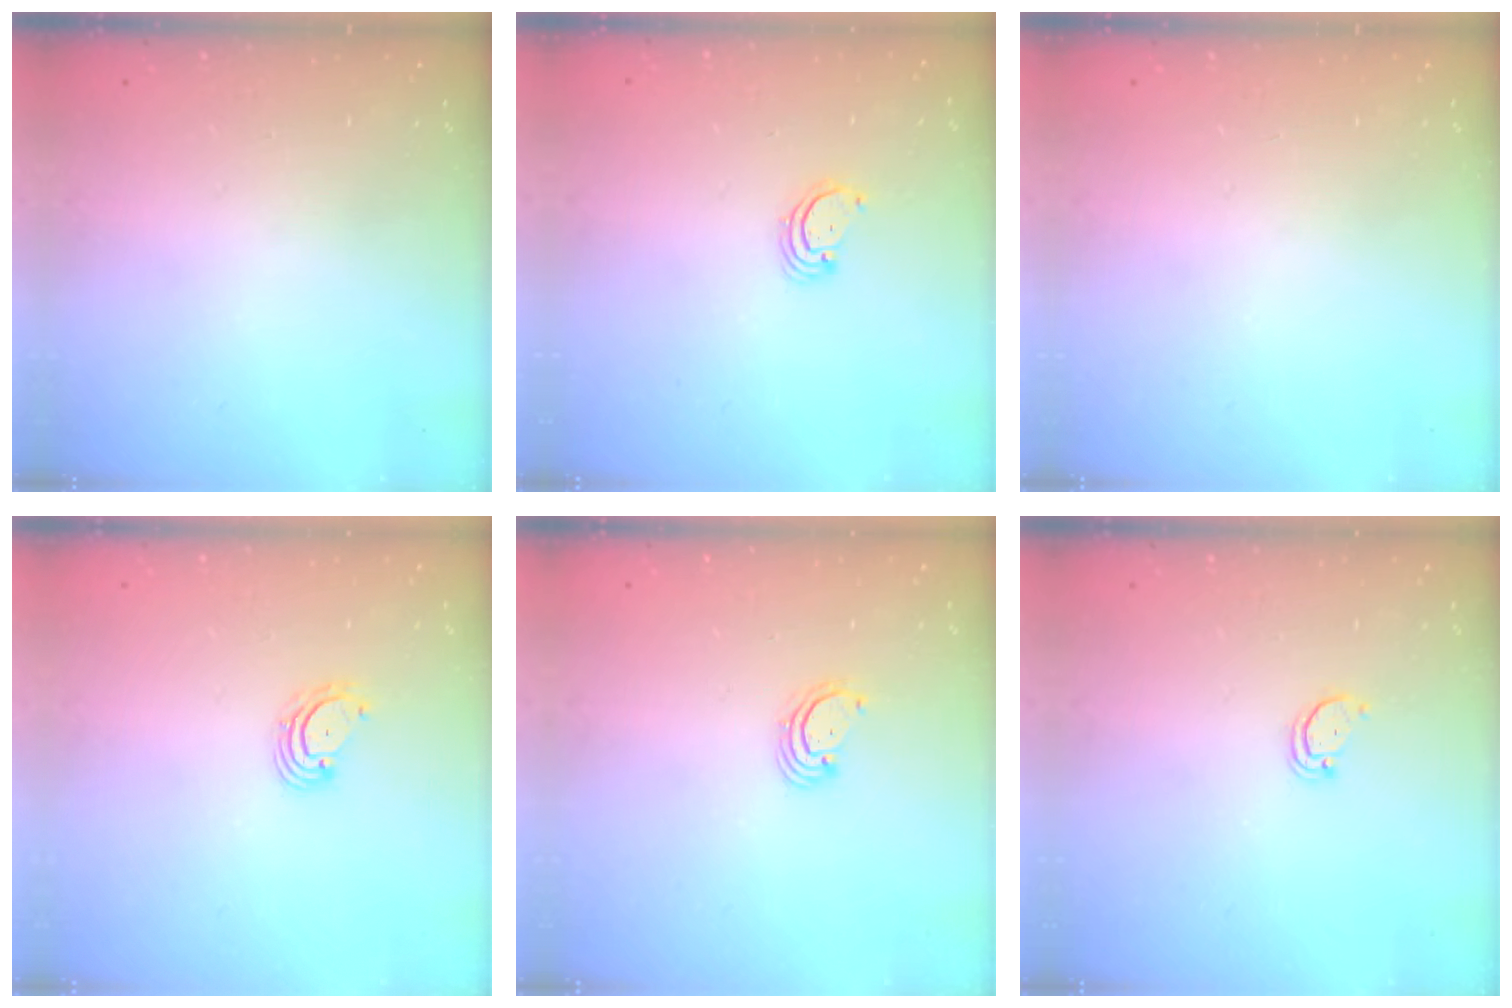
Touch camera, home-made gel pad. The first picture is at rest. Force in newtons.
{"total": 2.5, "press": 2.5, "slide": 0.2}
{"total": 0.0}
{"total": 3.5, "press": 3.5, "slide": 0.4}
{"total": 2.5, "press": 2.5, "slide": 0.3}
{"total": 2.0, "press": 2.0, "slide": 0.2}